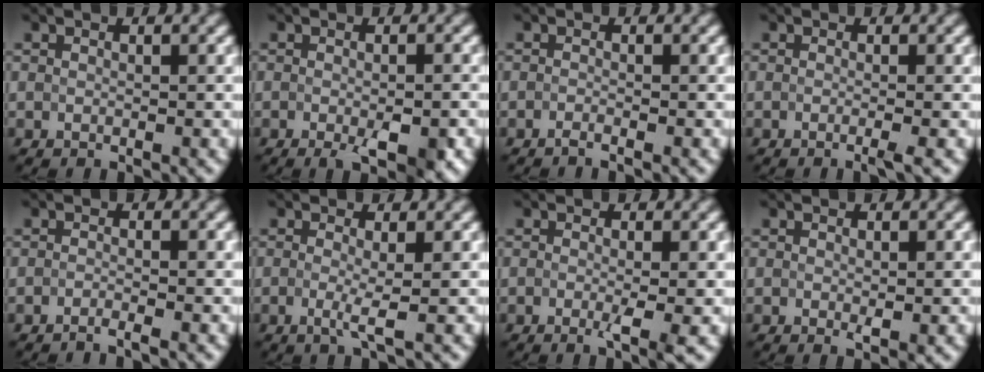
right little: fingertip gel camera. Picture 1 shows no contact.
{"total": 3.3, "force": [-2.0, 0.4, 2.6], "torque": [-0.051, -0.010, -0.026]}
{"total": 1.3, "force": [-1.3, -0.2, -0.1], "torque": [0.004, -0.007, -0.024]}
{"total": 1.4, "force": [-0.9, 0.2, 1.1], "torque": [-0.012, -0.008, -0.017]}
{"total": 1.6, "force": [-1.5, -0.2, -0.1], "torque": [0.009, -0.007, -0.033]}
{"total": 1.3, "force": [-0.7, -0.1, 1.1], "torque": [-0.029, -0.006, -0.011]}
{"total": 1.8, "force": [-0.9, 0.1, 1.6], "torque": [-0.024, -0.006, -0.012]}
{"total": 0.8, "force": [-0.4, -0.2, 0.7], "torque": [-0.015, -0.001, -0.001]}